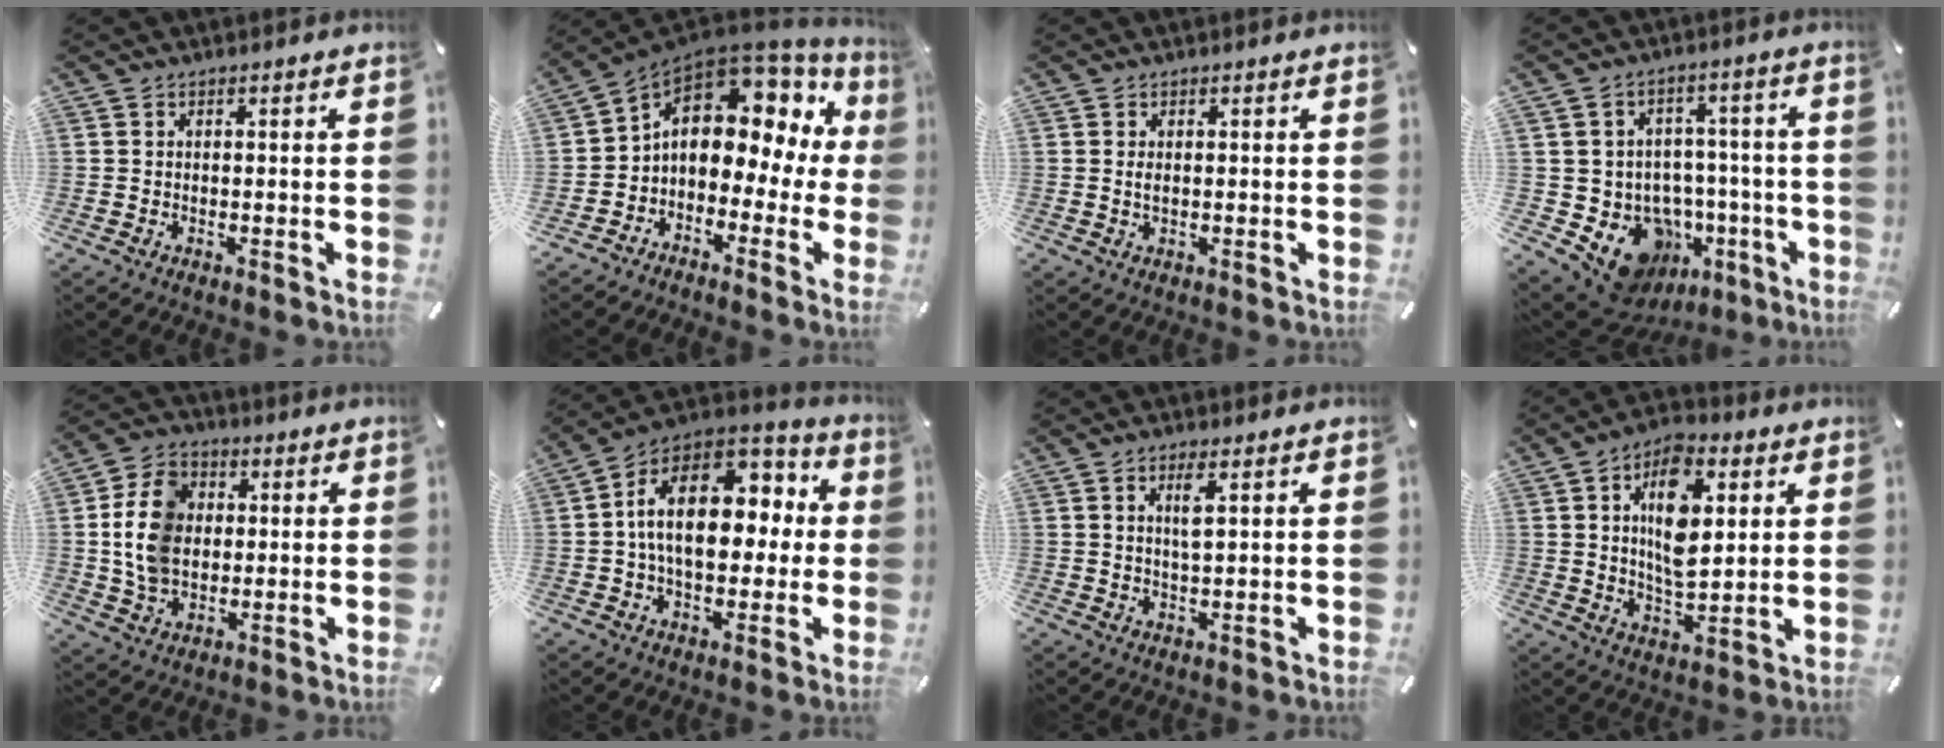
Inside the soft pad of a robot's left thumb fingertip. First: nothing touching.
{"total": 10.3, "force": [2.8, 7.5, 6.5], "torque": [-0.112, -0.025, 0.045]}
{"total": 1.2, "force": [0.2, 0.4, 1.1], "torque": [-0.024, 0.001, 0.003]}
{"total": 12.8, "force": [-6.4, 9.8, 5.2], "torque": [-0.078, 0.026, -0.095]}
{"total": 12.5, "force": [1.0, 9.9, 7.6], "torque": [-0.174, 0.011, 0.017]}
{"total": 18.9, "force": [2.2, 12.6, 13.8], "torque": [-0.224, 0.005, 0.040]}
{"total": 4.1, "force": [1.6, 0.9, 3.7], "torque": [-0.071, 0.000, 0.023]}
{"total": 13.6, "force": [4.1, 7.7, 10.4], "torque": [-0.187, -0.007, 0.066]}